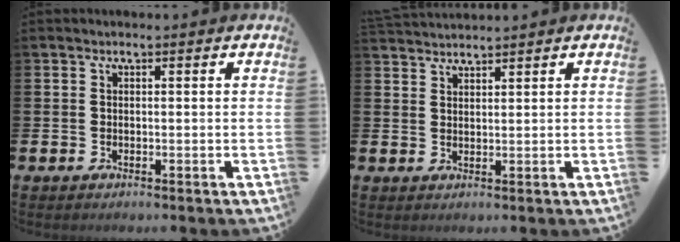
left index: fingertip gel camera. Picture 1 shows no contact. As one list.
[{"total": 2.1, "force": [2.1, 0.1, -0.2], "torque": [-0.001, -0.007, 0.039]}]